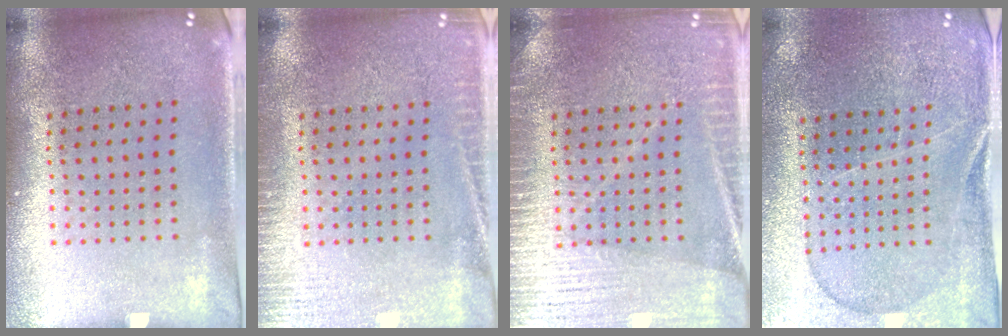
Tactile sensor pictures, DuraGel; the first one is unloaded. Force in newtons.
{"total": 2.7, "press": 2.7, "slide": 0.5}
{"total": 4.7, "press": 4.6, "slide": 0.7}
{"total": 1.1, "press": 1.1, "slide": 0.4}